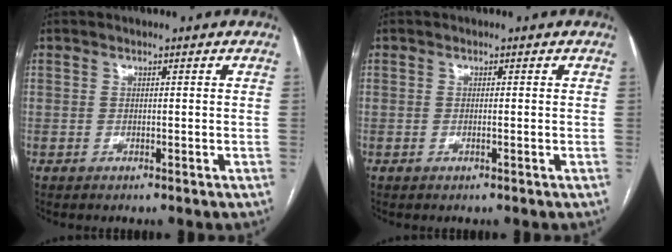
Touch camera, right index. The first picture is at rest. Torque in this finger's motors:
{"motor_torque": [-0.12, 0.06, -0.04, -0.01]}